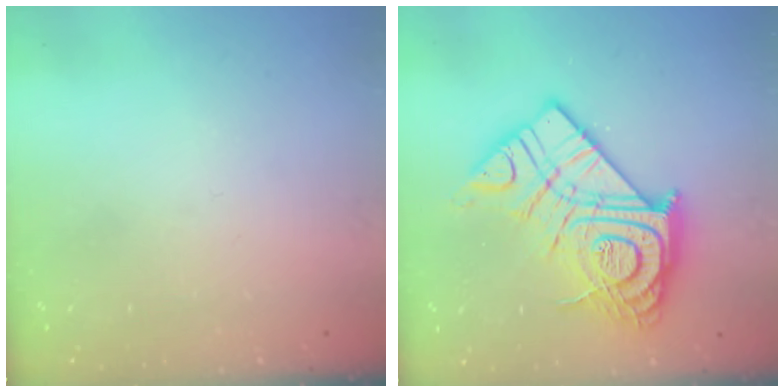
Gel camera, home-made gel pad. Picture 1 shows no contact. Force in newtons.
{"total": 24.3, "press": 24.1, "slide": 2.4}